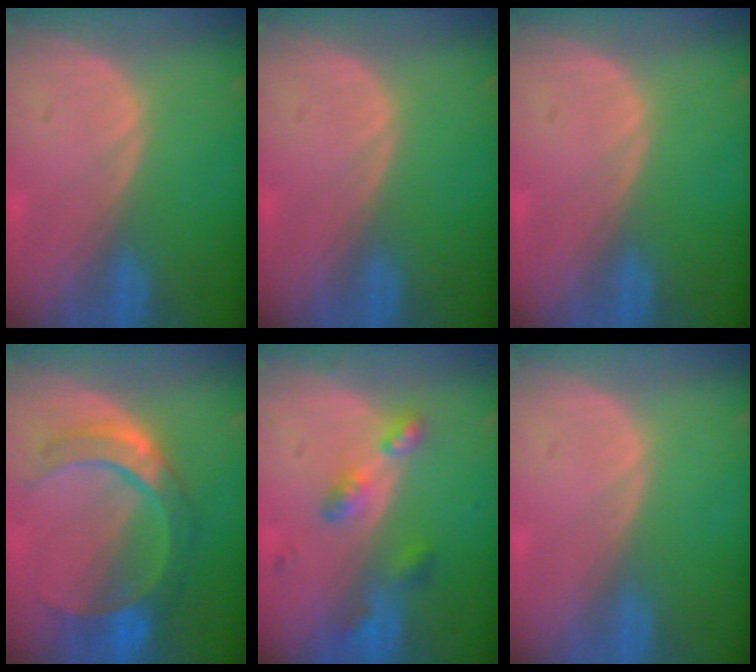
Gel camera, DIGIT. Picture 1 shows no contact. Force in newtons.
{"total": 0.0}
{"total": 0.0}
{"total": 8.0, "press": 8.0, "slide": 0.4}
{"total": 5.2, "press": 4.8, "slide": 1.8}
{"total": 0.0}